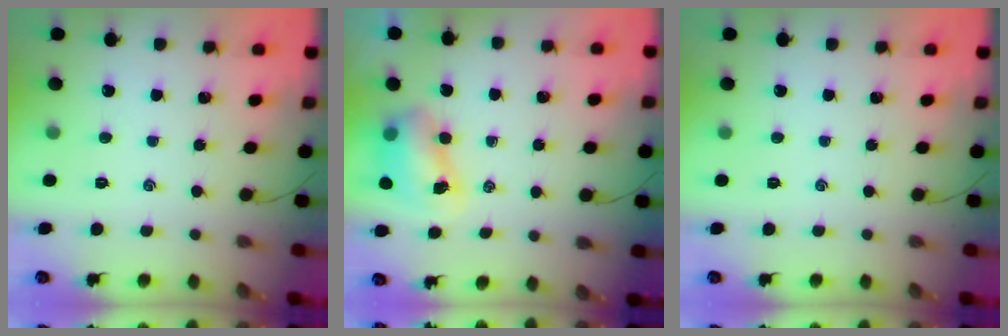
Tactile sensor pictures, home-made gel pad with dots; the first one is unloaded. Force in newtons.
{"total": 8.6, "press": 8.5, "slide": 1.7}
{"total": 0.0}